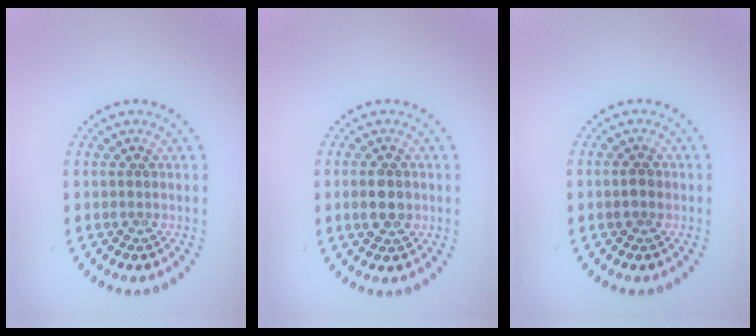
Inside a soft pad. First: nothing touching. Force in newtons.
{"total": 2.3, "press": 2.3, "slide": 0.2}
{"total": 1.2, "press": 1.2, "slide": 0.1}